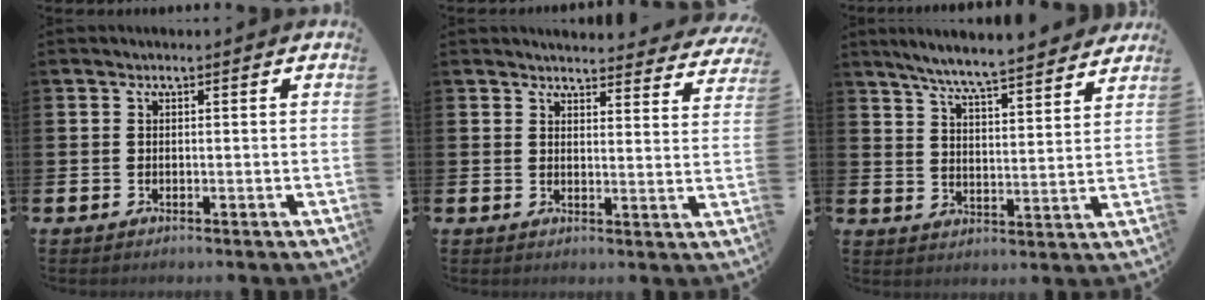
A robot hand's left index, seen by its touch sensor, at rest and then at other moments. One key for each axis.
{"total": 3.8, "fx": 3.8, "fy": 0.5, "fz": 0.2, "tx": -0.003, "ty": -0.029, "tz": 0.066}
{"total": 7.0, "fx": 6.7, "fy": -0.1, "fz": 2.0, "tx": -0.064, "ty": -0.045, "tz": 0.117}